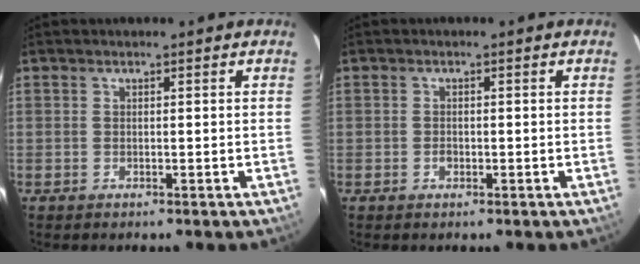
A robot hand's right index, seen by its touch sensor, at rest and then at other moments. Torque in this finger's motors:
{"motor_torque": [0.38, -0.01, 0.19, -0.01]}